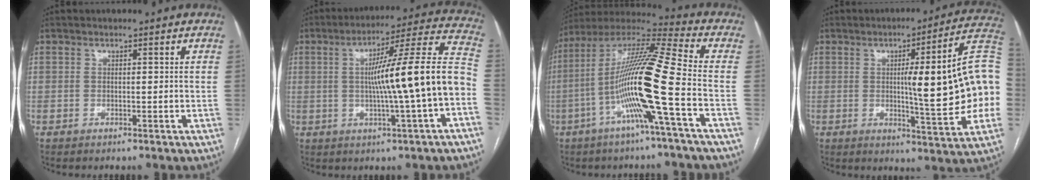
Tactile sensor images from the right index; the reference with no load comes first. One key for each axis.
{"total": 16.3, "fx": -1.9, "fy": -0.6, "fz": 16.1, "tx": -0.237, "ty": 0.022, "tz": -0.033}
{"total": 17.1, "fx": -4.8, "fy": -1.2, "fz": 16.4, "tx": -0.310, "ty": 0.002, "tz": -0.103}
{"total": 19.5, "fx": 0.0, "fy": 1.3, "fz": 19.5, "tx": -0.208, "ty": 0.024, "tz": 0.001}